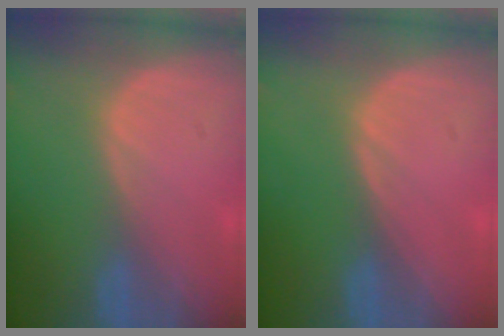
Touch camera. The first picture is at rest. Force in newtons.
{"total": 0.0}